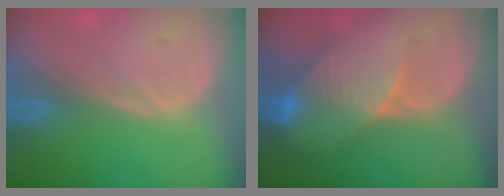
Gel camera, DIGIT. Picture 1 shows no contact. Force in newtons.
{"total": 8.5, "press": 7.5, "slide": 3.8}